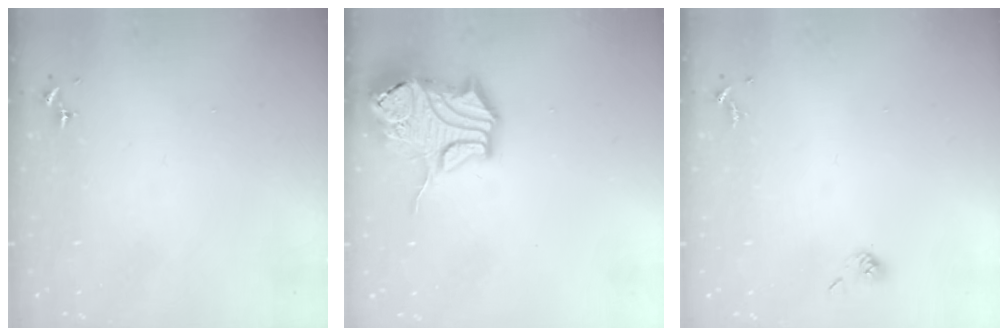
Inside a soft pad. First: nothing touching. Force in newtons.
{"total": 15.2, "press": 15.0, "slide": 2.4}
{"total": 4.2, "press": 4.0, "slide": 1.1}